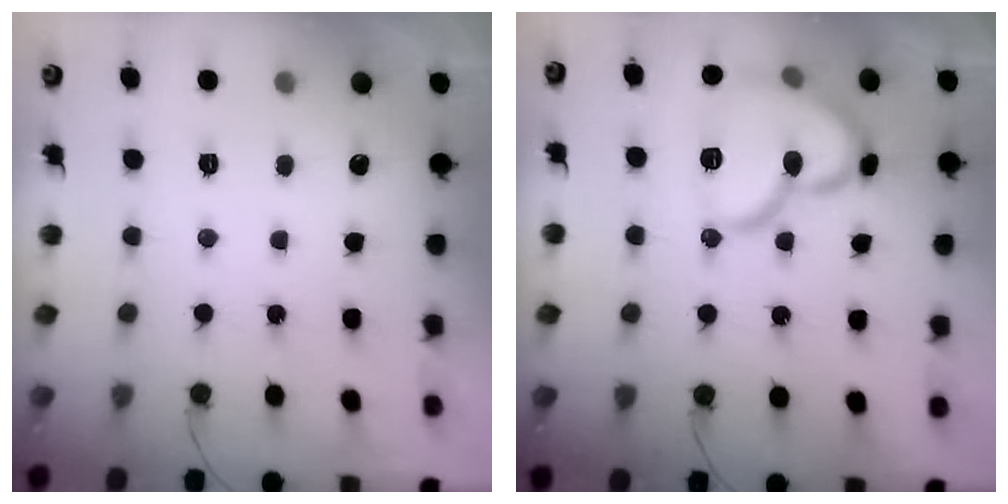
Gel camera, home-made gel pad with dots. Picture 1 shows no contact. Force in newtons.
{"total": 16.7, "press": 16.6, "slide": 1.9}